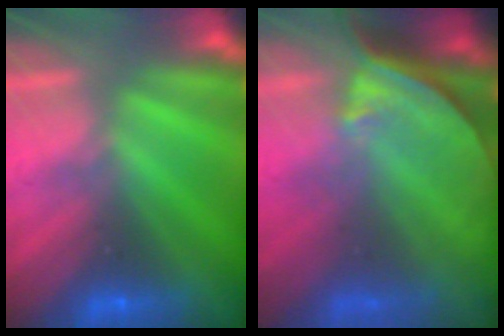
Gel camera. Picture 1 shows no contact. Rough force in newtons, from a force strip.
{"total": 7.6}